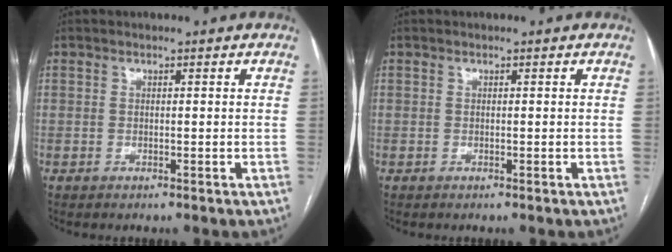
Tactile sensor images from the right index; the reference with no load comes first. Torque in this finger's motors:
{"motor_torque": [0.00, 0.00, 0.00, 0.00]}